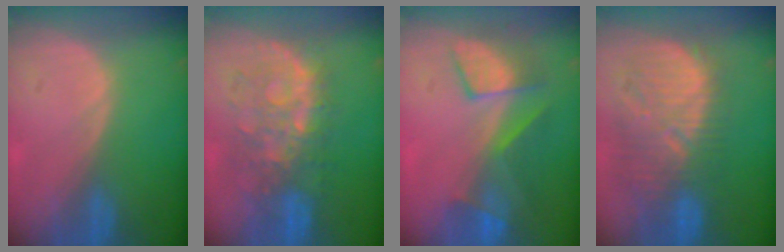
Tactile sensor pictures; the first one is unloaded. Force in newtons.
{"total": 9.1, "press": 8.6, "slide": 2.9}
{"total": 8.0, "press": 7.5, "slide": 2.8}
{"total": 12.0, "press": 11.3, "slide": 4.1}